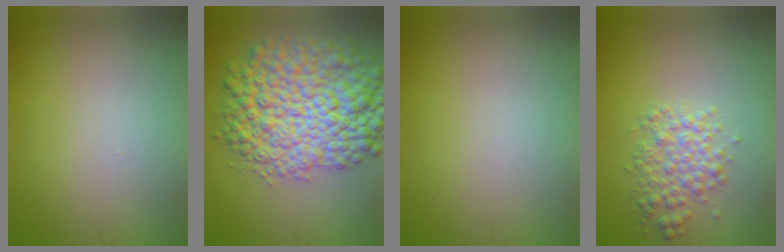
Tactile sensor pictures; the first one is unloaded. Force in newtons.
{"total": 11.1, "press": 11.1, "slide": 0.3}
{"total": 0.0}
{"total": 3.0, "press": 3.0, "slide": 0.0}